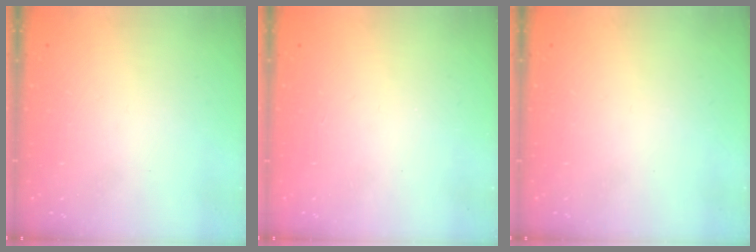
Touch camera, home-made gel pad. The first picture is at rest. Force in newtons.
{"total": 1.2, "press": 1.0, "slide": 0.6}
{"total": 0.0}